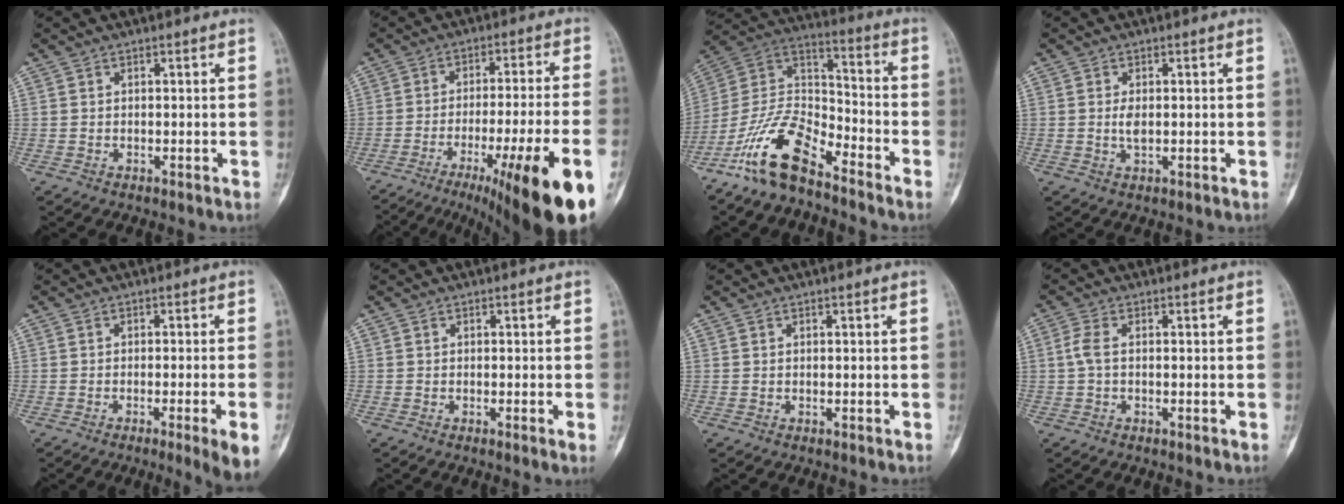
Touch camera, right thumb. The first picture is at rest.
{"total": 22.8, "force": [-11.3, 2.3, 19.6], "torque": [-0.239, 0.023, -0.168]}
{"total": 14.4, "force": [-10.5, 5.4, 8.4], "torque": [-0.149, 0.082, -0.207]}
{"total": 2.1, "force": [0.1, 0.9, 1.8], "torque": [-0.033, -0.002, 0.002]}
{"total": 6.5, "force": [-3.3, -0.5, 5.6], "torque": [-0.080, -0.003, -0.049]}
{"total": 1.1, "force": [-0.3, -0.1, 1.1], "torque": [-0.021, -0.004, -0.005]}
{"total": 0.0}
{"total": 2.8, "force": [0.0, 1.2, 2.5], "torque": [-0.066, 0.002, -0.003]}